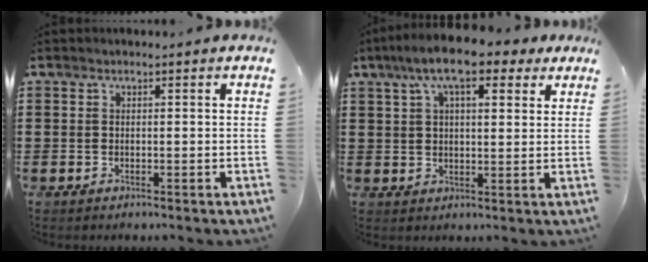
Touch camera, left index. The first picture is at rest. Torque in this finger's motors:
{"motor_torque": [2.14, 0.00, 1.05, 0.21]}